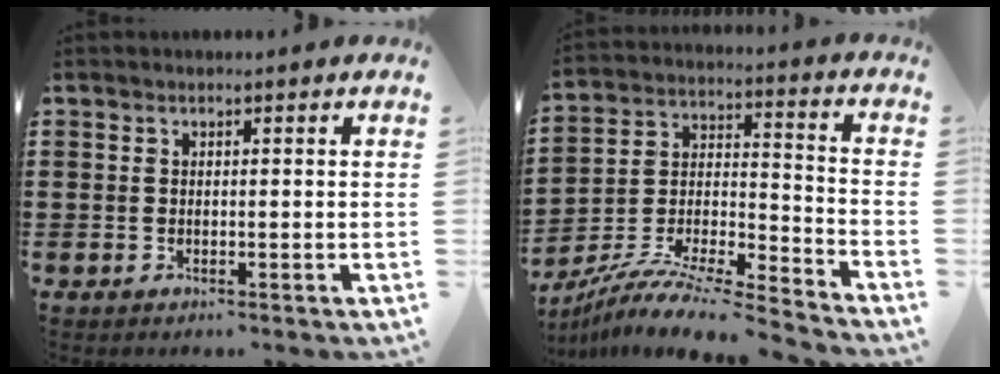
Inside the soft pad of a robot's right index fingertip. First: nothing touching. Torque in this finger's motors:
{"motor_torque": [0.79, 0.70, 0.55, 0.21]}